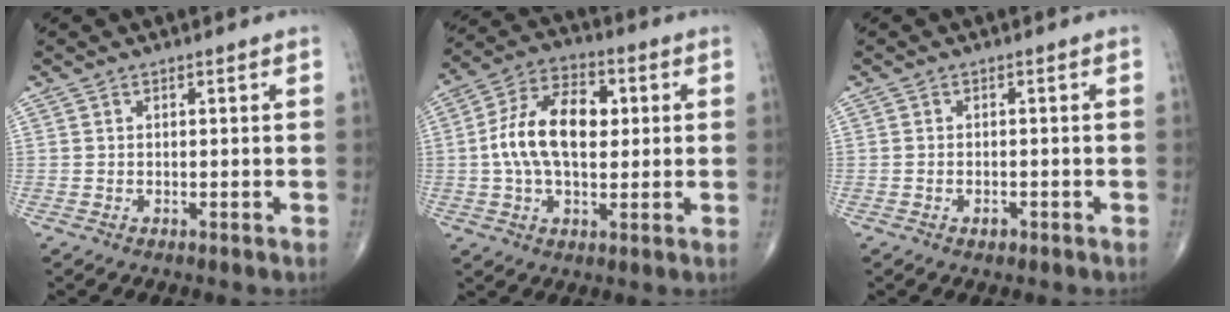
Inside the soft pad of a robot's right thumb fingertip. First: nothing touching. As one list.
[{"total": 14.1, "force": [1.2, 8.2, 11.4], "torque": [-0.196, 0.024, 0.014]}, {"total": 1.4, "force": [-0.8, 0.8, 0.8], "torque": [-0.014, 0.004, -0.011]}]